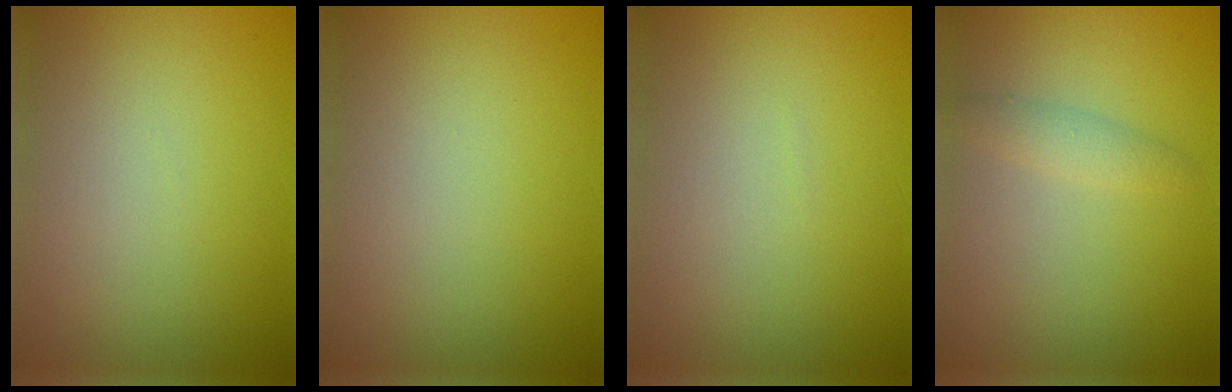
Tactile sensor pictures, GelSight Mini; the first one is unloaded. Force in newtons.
{"total": 0.0}
{"total": 0.0}
{"total": 1.4, "press": 1.4, "slide": 0.0}